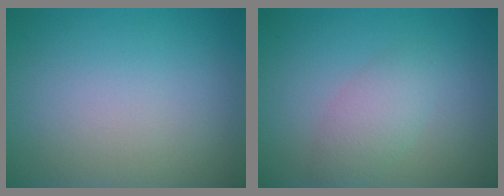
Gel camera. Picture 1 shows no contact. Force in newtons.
{"total": 2.4, "press": 2.4, "slide": 0.2}